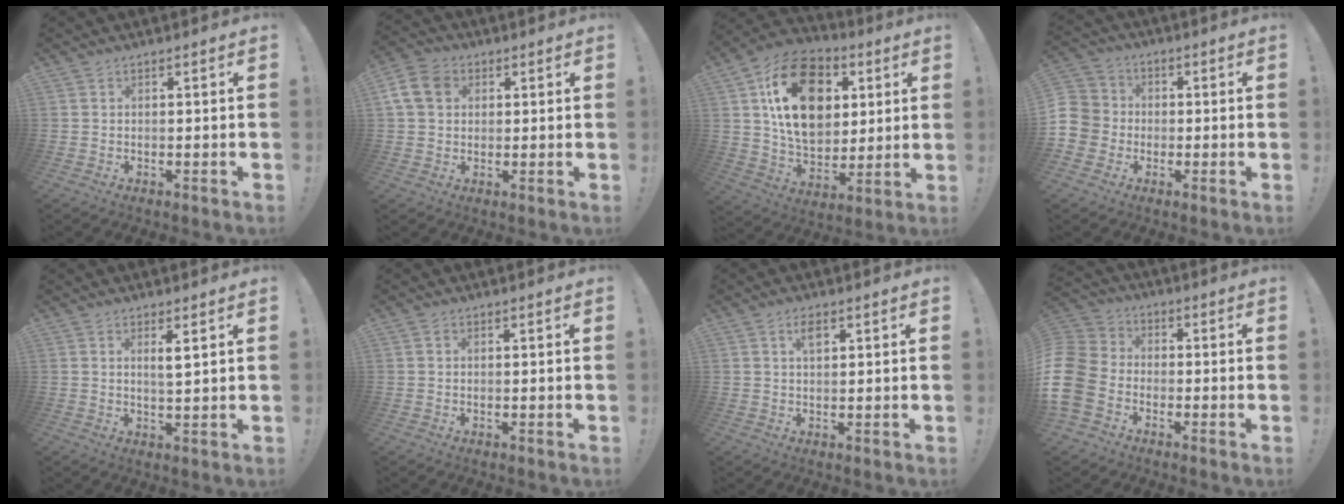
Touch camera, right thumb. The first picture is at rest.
{"total": 9.9, "force": [2.9, 7.7, 5.5], "torque": [-0.114, 0.005, 0.062]}
{"total": 21.5, "force": [6.8, 15.0, 13.8], "torque": [-0.225, -0.010, 0.124]}
{"total": 8.5, "force": [-1.4, 7.9, 2.6], "torque": [-0.067, 0.018, -0.022]}
{"total": 3.1, "force": [1.5, 0.2, 2.8], "torque": [-0.041, -0.012, 0.020]}
{"total": 0.5, "force": [0.2, 0.5, 0.1], "torque": [-0.002, 0.002, 0.003]}
{"total": 3.1, "force": [1.5, 1.4, 2.4], "torque": [-0.036, -0.001, 0.022]}
{"total": 12.7, "force": [-4.6, 9.7, 6.8], "torque": [-0.144, 0.035, -0.081]}